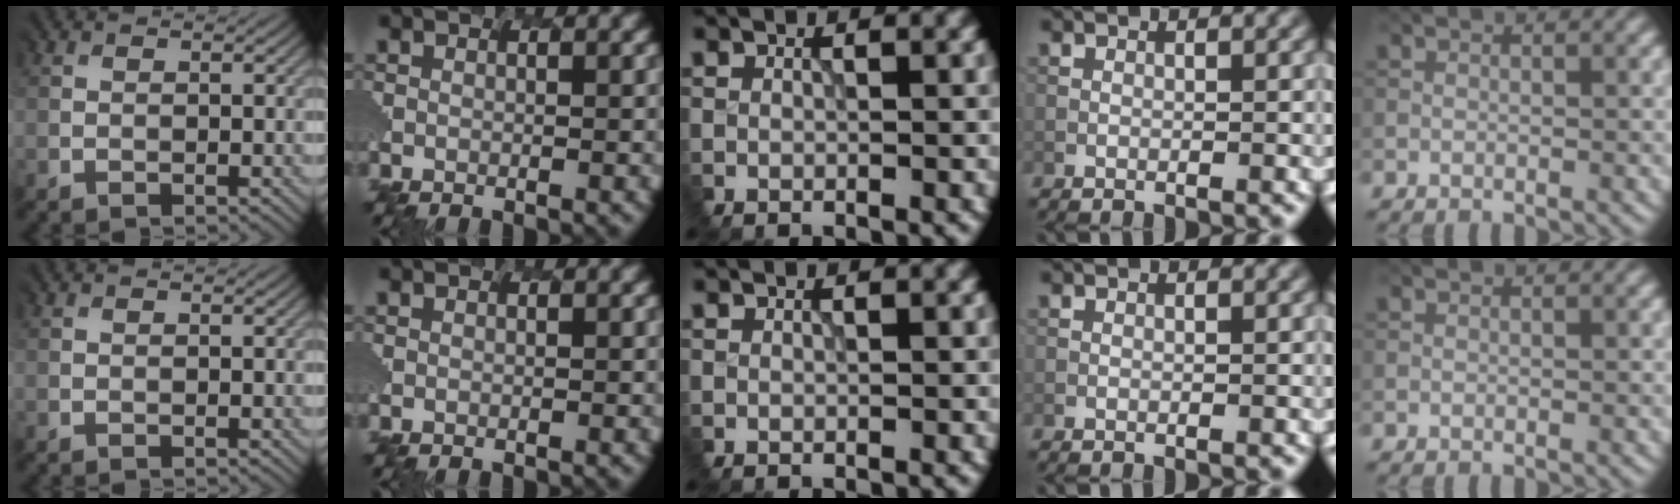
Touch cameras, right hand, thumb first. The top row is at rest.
{}